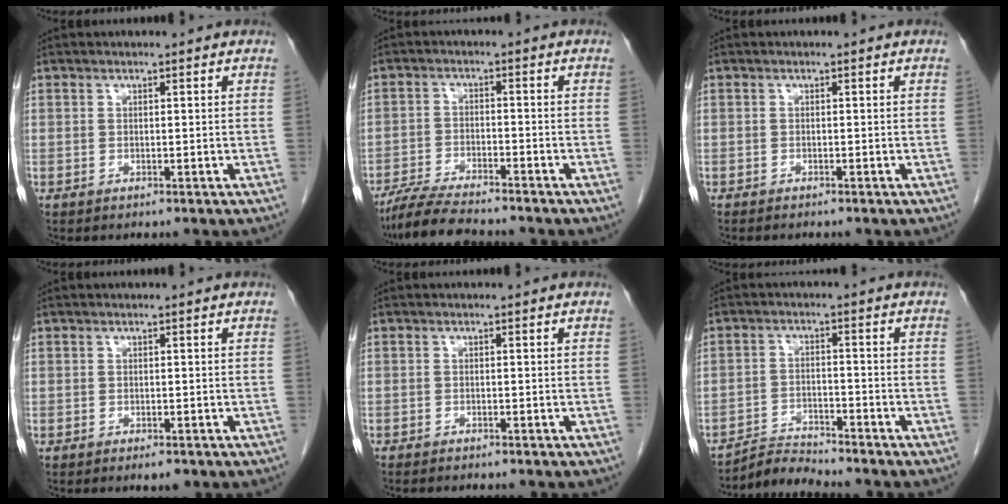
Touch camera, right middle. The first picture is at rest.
{"total": 8.3, "force": [-7.3, 0.7, 3.9], "torque": [-0.069, -0.022, -0.126]}
{"total": 1.3, "force": [-1.2, 0.2, 0.6], "torque": [-0.011, -0.004, -0.013]}
{"total": 1.4, "force": [-0.9, 0.6, 0.9], "torque": [-0.012, -0.001, -0.007]}
{"total": 2.2, "force": [-1.9, 0.5, 1.0], "torque": [-0.017, -0.005, -0.022]}
{"total": 4.2, "force": [-4.1, -0.7, -0.8], "torque": [0.015, -0.011, -0.071]}